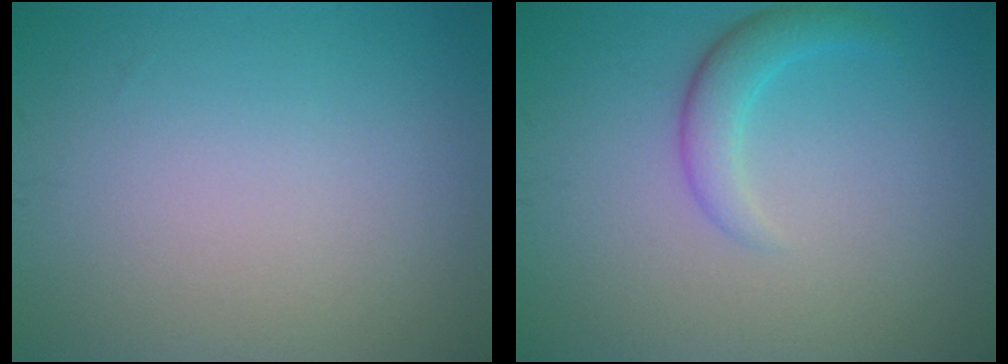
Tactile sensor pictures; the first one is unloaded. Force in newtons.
{"total": 2.4, "press": 2.4, "slide": 0.1}